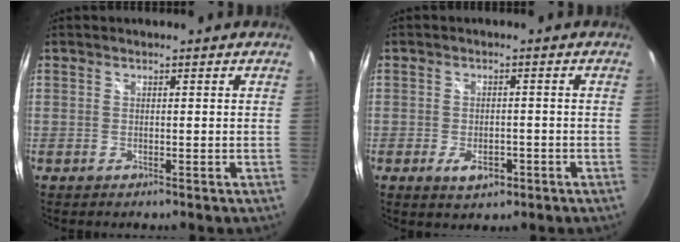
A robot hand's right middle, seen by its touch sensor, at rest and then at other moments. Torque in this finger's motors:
{"motor_torque": [0.90, -0.66, 0.04, 0.06]}